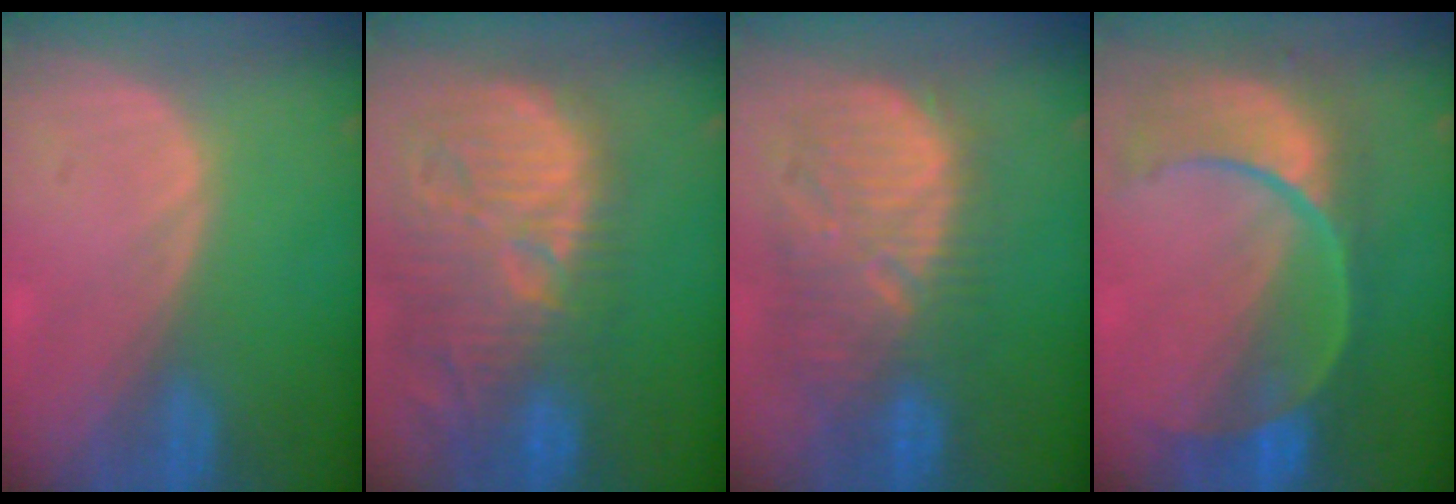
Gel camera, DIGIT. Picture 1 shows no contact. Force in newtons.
{"total": 14.7, "press": 13.0, "slide": 6.8}
{"total": 11.7, "press": 11.1, "slide": 3.8}
{"total": 11.2, "press": 9.4, "slide": 6.1}